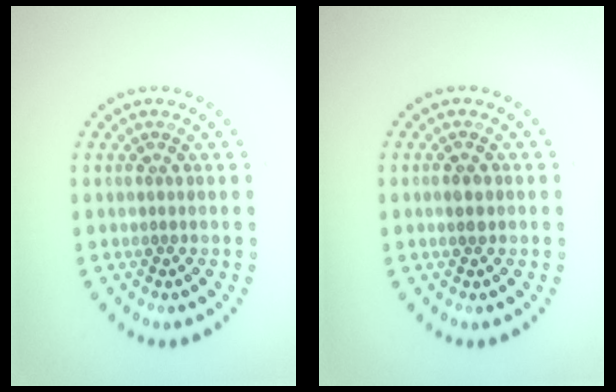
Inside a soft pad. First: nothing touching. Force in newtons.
{"total": 1.5, "press": 1.5, "slide": 0.2}